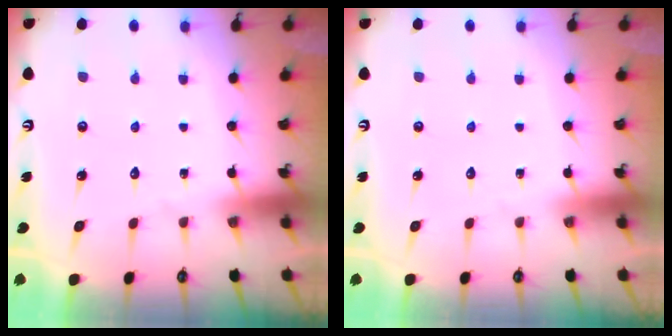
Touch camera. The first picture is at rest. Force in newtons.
{"total": 0.0}